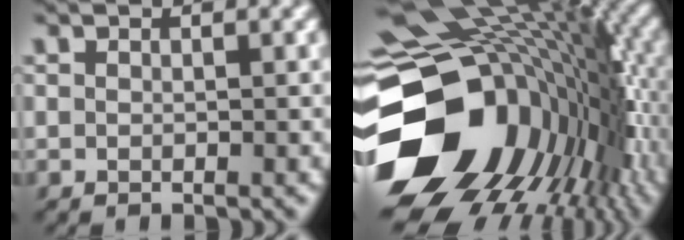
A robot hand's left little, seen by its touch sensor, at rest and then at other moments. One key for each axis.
{"total": 18.6, "fx": -3.4, "fy": 13.9, "fz": 11.9, "tx": -0.240, "ty": -0.037, "tz": -0.026}